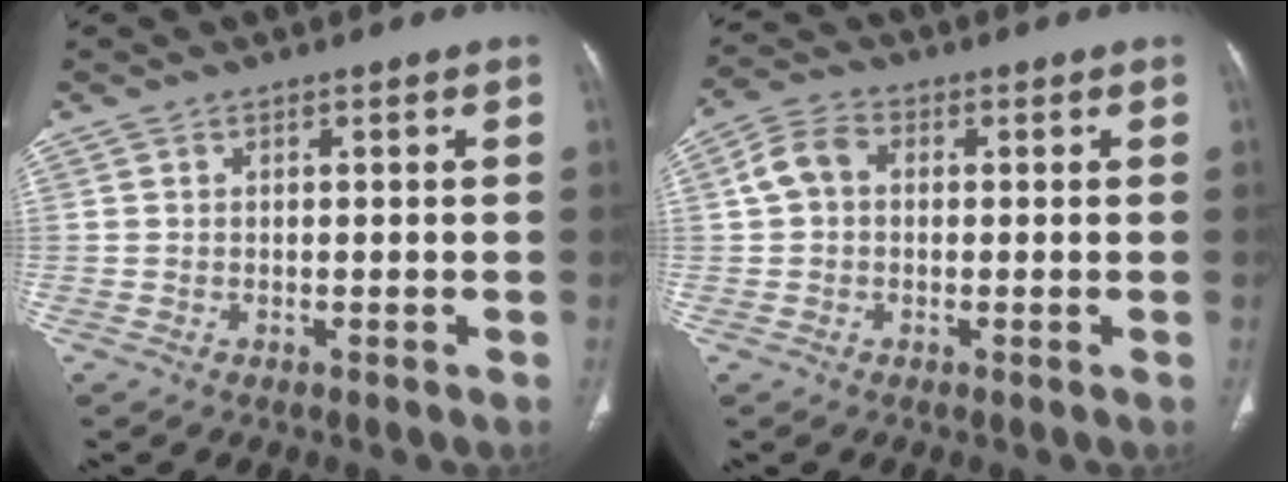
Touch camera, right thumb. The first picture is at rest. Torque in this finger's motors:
{"motor_torque": [-0.71, 0.80, -0.09, -0.02, 0.04]}